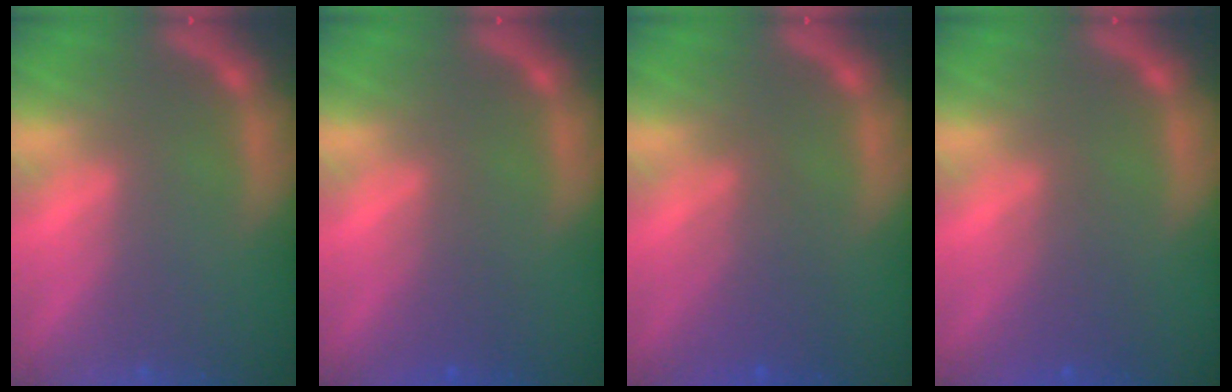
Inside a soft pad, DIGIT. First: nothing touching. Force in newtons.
{"total": 1.9}
{"total": 3.6}
{"total": 2.5}